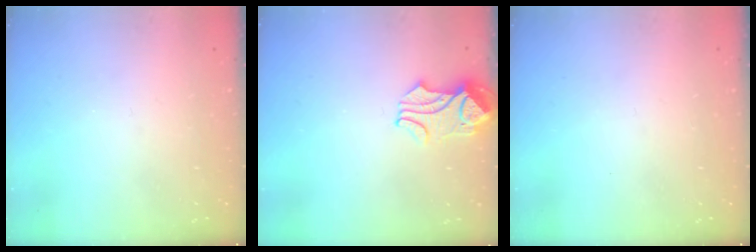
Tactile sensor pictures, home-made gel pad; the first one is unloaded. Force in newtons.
{"total": 2.9, "press": 2.9, "slide": 0.6}
{"total": 0.0}